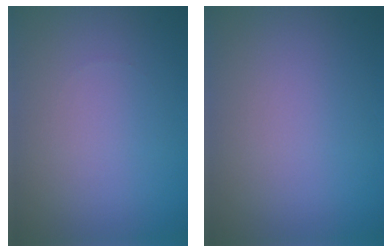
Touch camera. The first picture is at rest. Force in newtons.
{"total": 0.0}